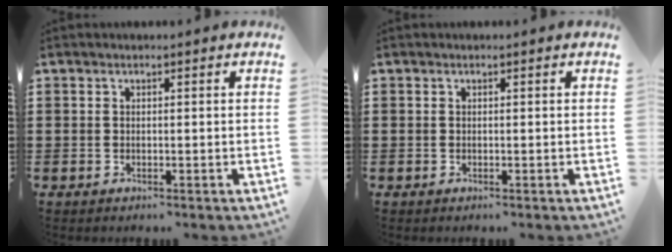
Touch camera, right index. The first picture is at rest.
{"total": 0.0}